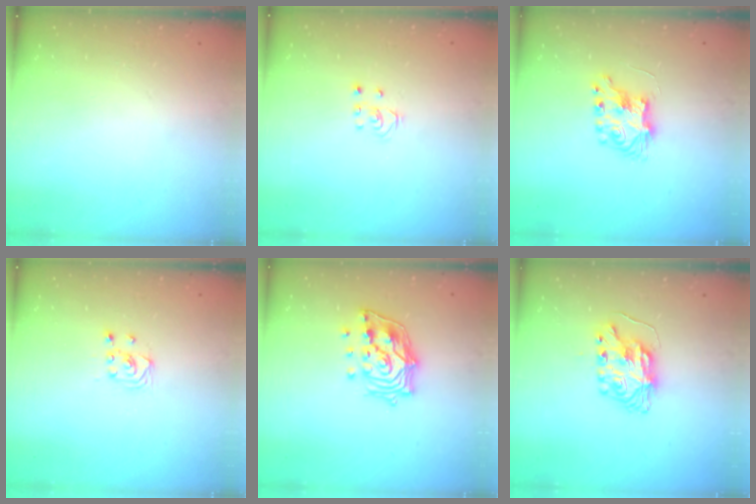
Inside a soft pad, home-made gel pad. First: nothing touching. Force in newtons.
{"total": 2.5, "press": 2.5, "slide": 0.2}
{"total": 7.5, "press": 7.5, "slide": 0.2}
{"total": 3.0, "press": 2.8, "slide": 1.1}
{"total": 14.8, "press": 14.6, "slide": 2.2}
{"total": 8.2, "press": 8.2, "slide": 0.5}